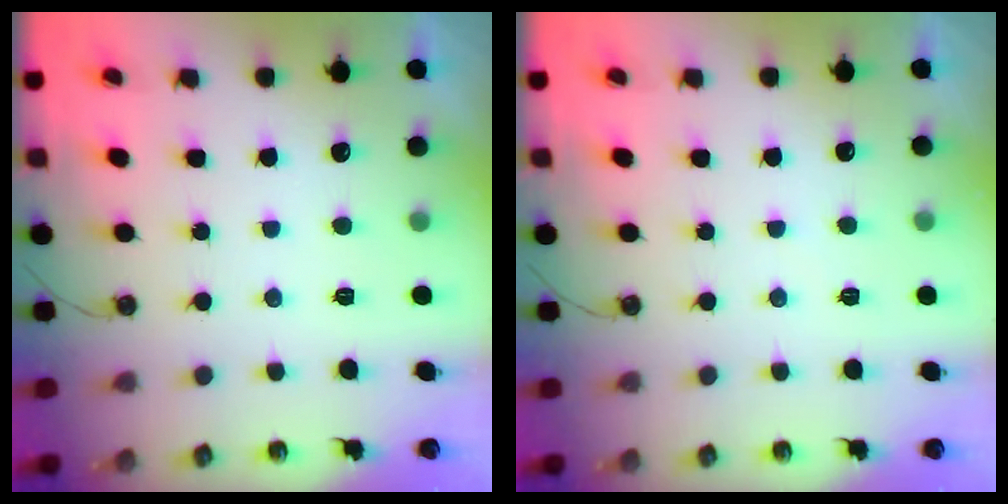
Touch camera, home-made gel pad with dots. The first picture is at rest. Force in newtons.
{"total": 3.9, "press": 3.9, "slide": 0.6}